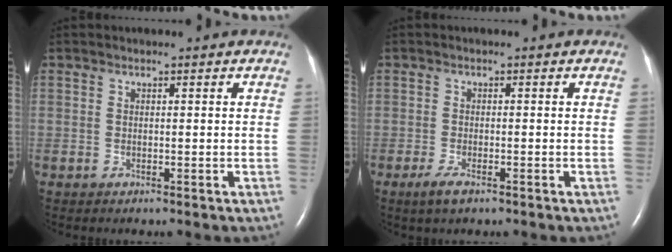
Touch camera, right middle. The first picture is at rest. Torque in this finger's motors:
{"motor_torque": [0.47, -0.34, 0.01, 0.05]}